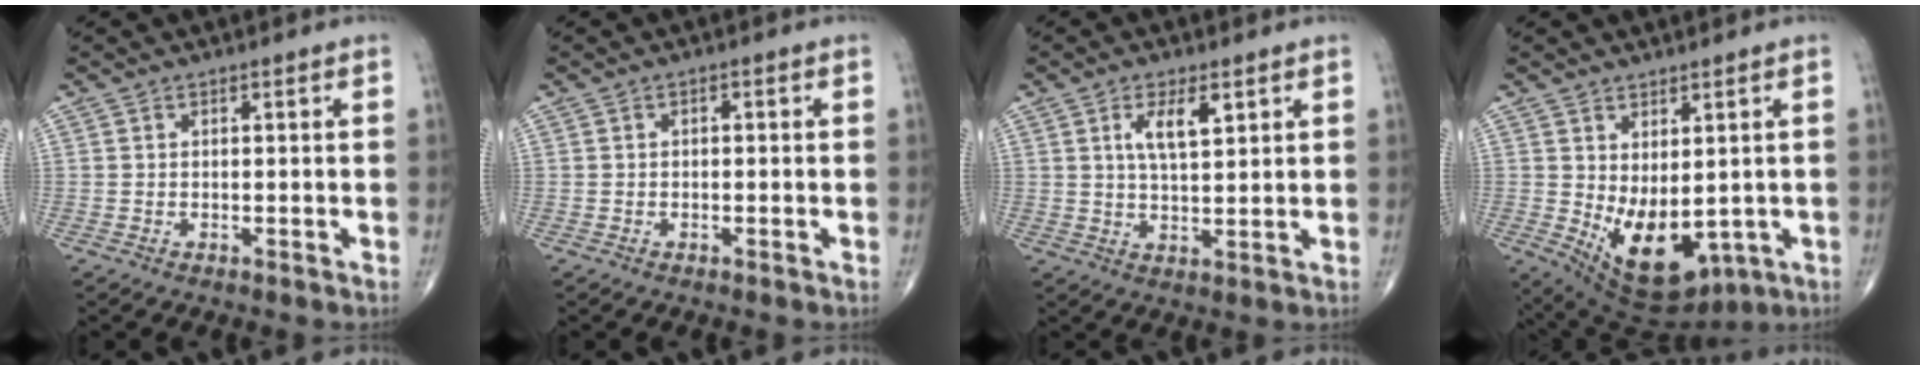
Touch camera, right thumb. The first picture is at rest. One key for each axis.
{"total": 0.6, "fx": -0.1, "fy": 0.5, "fz": 0.4, "tx": -0.001, "ty": 0.003, "tz": -0.006}
{"total": 6.1, "fx": 2.5, "fy": 2.3, "fz": 5.0, "tx": -0.082, "ty": -0.013, "tz": 0.048}
{"total": 12.7, "fx": -1.4, "fy": 7.0, "fz": 10.5, "tx": -0.153, "ty": -0.013, "tz": 0.010}